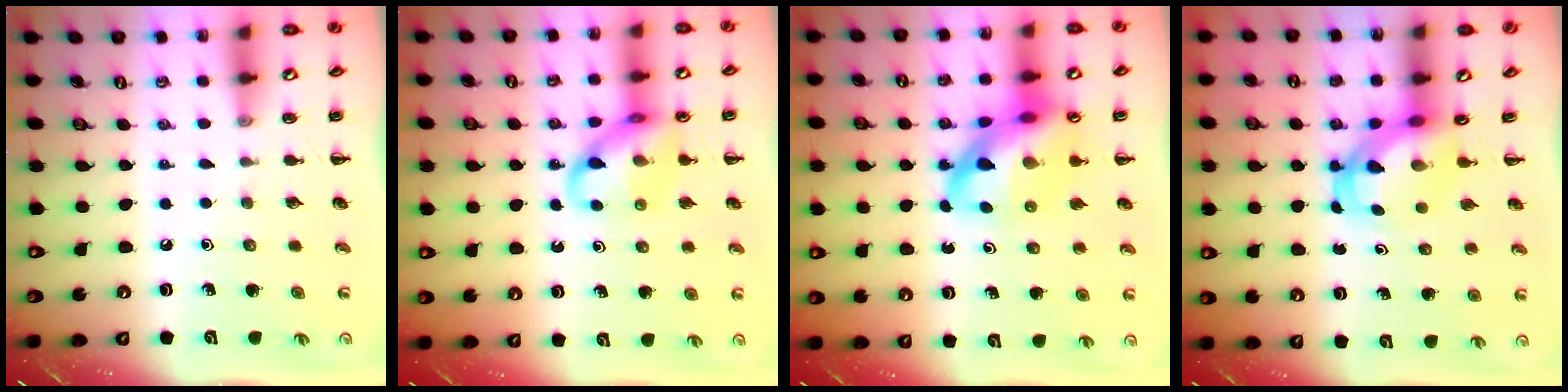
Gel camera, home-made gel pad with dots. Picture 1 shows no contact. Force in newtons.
{"total": 12.3, "press": 12.2, "slide": 1.2}
{"total": 16.5, "press": 15.9, "slide": 4.3}
{"total": 4.8, "press": 4.6, "slide": 1.1}